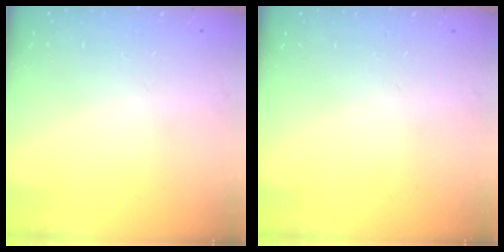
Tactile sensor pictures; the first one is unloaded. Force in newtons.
{"total": 0.0}